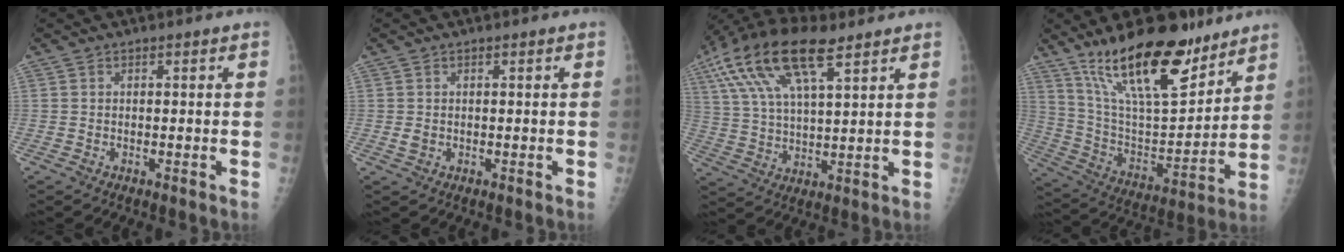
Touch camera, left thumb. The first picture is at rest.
{"total": 1.3, "force": [0.0, 1.0, 0.7], "torque": [-0.011, -0.001, 0.003]}
{"total": 17.8, "force": [9.5, 6.8, 13.5], "torque": [-0.261, 0.000, 0.177]}
{"total": 22.9, "force": [15.8, 7.9, 14.5], "torque": [-0.204, -0.078, 0.278]}